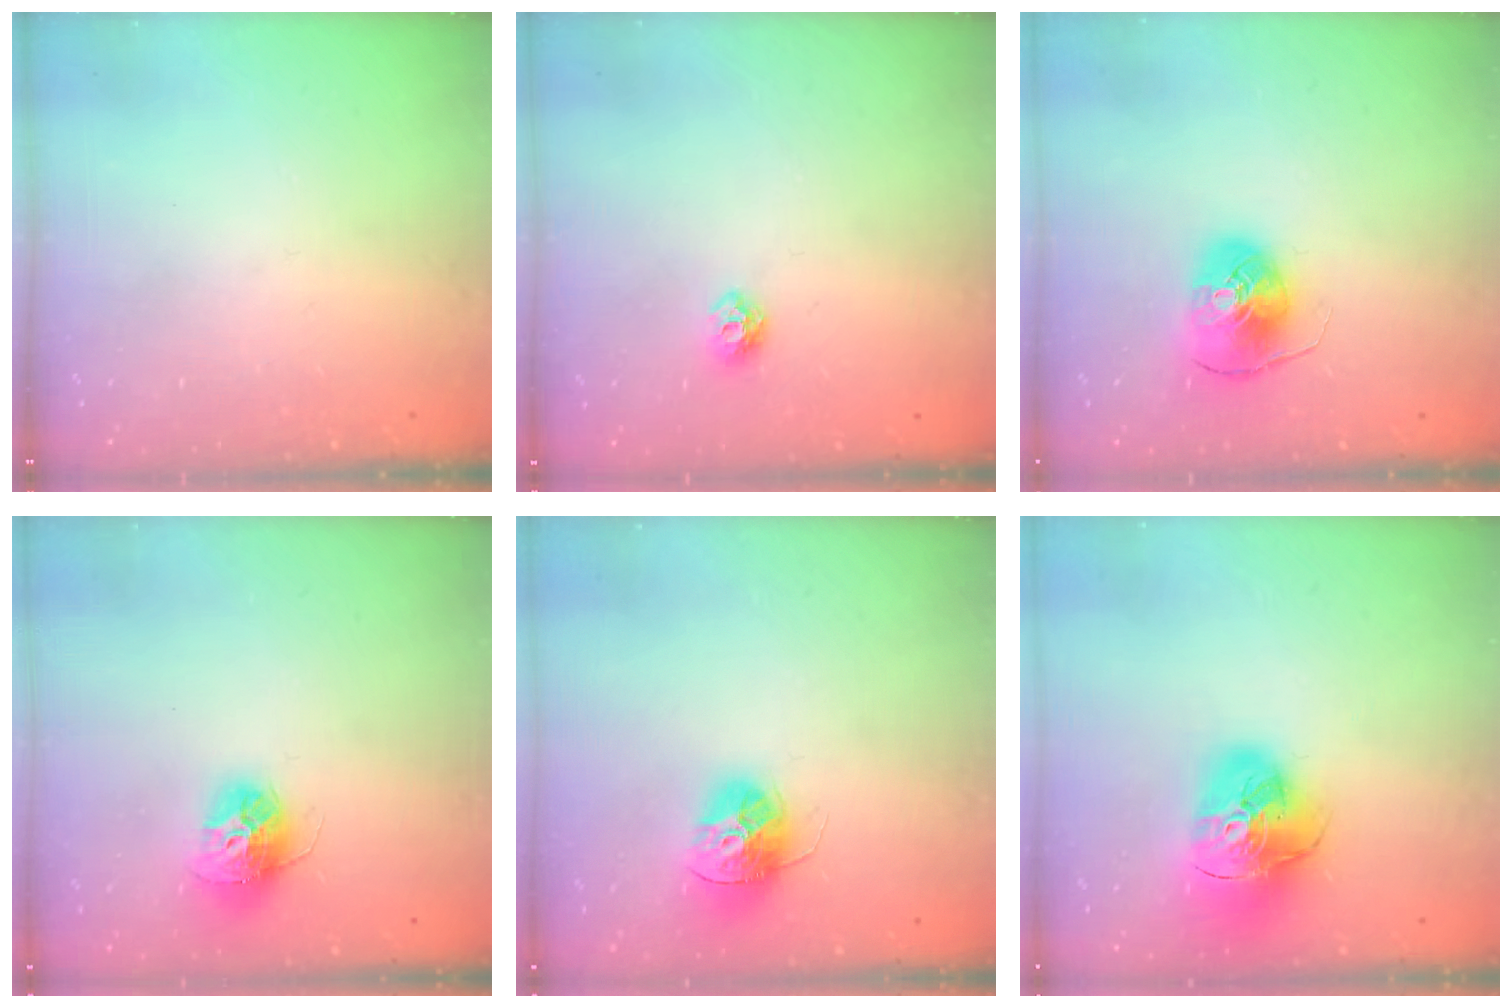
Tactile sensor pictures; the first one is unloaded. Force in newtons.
{"total": 6.8, "press": 6.7, "slide": 1.0}
{"total": 9.2, "press": 9.1, "slide": 1.0}
{"total": 12.1, "press": 12.0, "slide": 1.0}
{"total": 13.1, "press": 13.1, "slide": 0.7}
{"total": 19.0, "press": 18.8, "slide": 2.2}